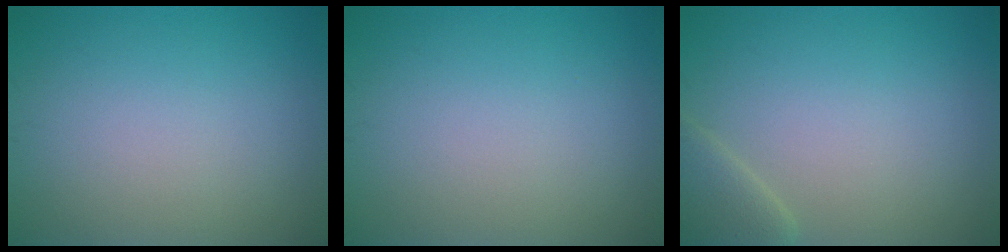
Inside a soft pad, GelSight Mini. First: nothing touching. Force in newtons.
{"total": 0.0}
{"total": 2.5, "press": 2.5, "slide": 0.2}